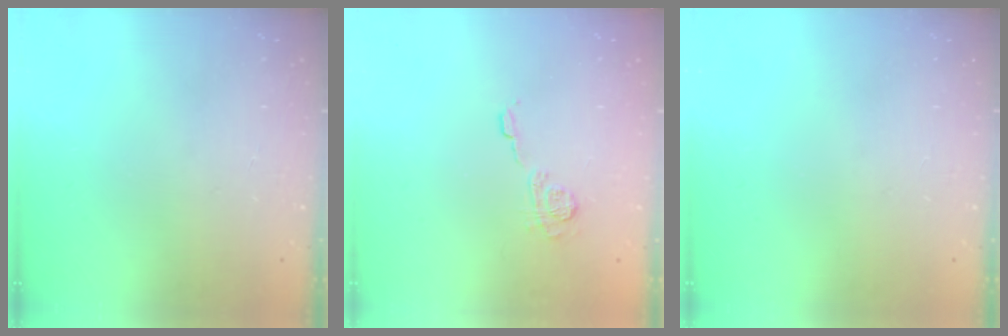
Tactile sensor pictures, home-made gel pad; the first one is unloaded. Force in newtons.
{"total": 9.5, "press": 9.5, "slide": 0.8}
{"total": 0.0}